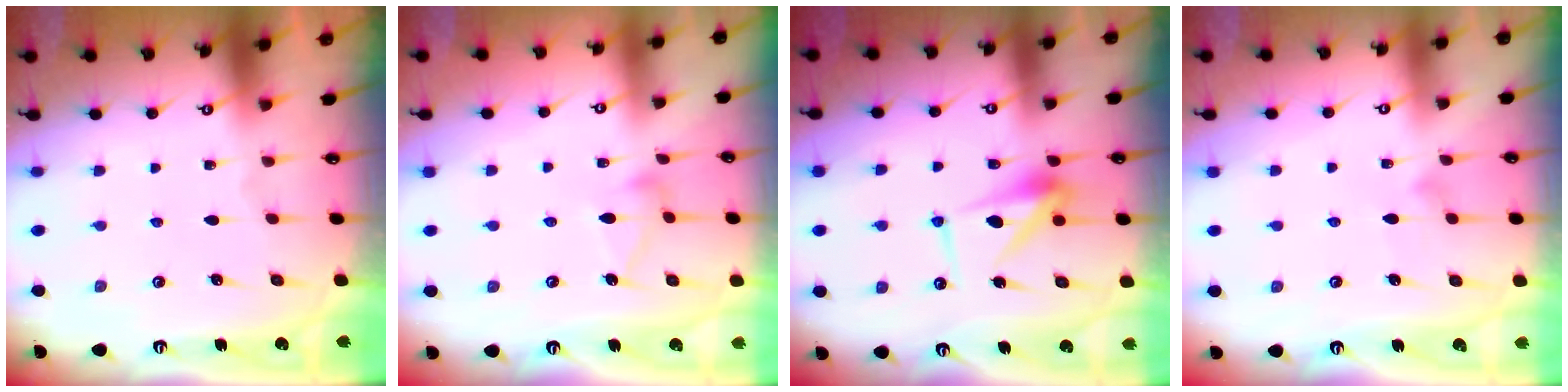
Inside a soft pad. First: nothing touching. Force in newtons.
{"total": 8.8, "press": 8.8, "slide": 0.2}
{"total": 10.0, "press": 10.0, "slide": 0.2}
{"total": 7.7, "press": 7.7, "slide": 0.2}